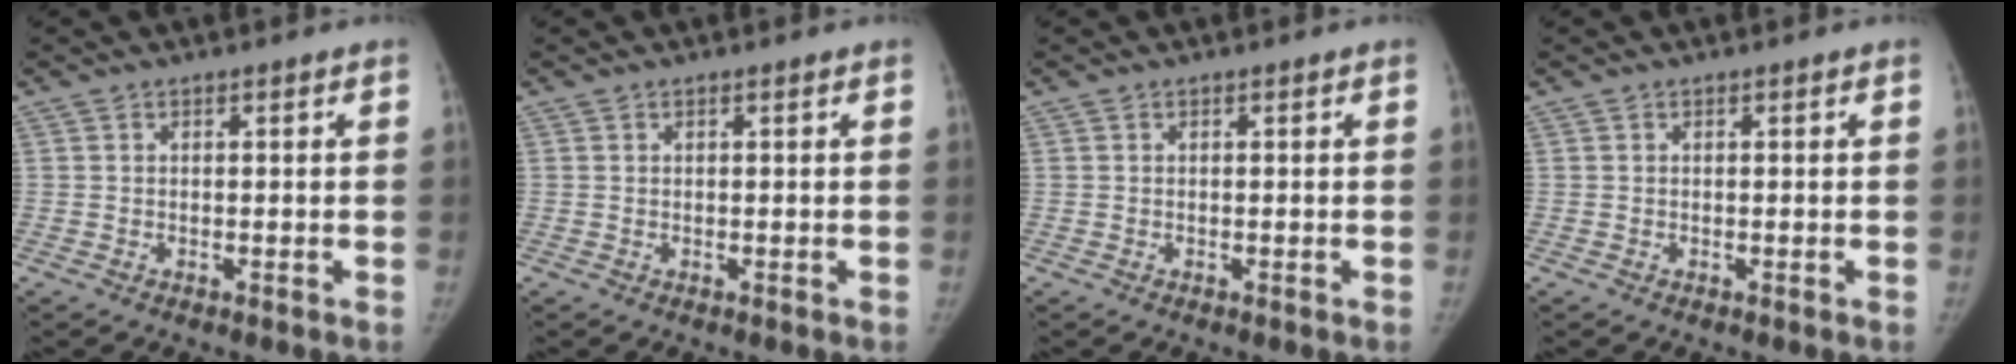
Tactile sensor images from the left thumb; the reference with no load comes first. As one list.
[{"total": 0.0}, {"total": 0.0}, {"total": 0.0}]